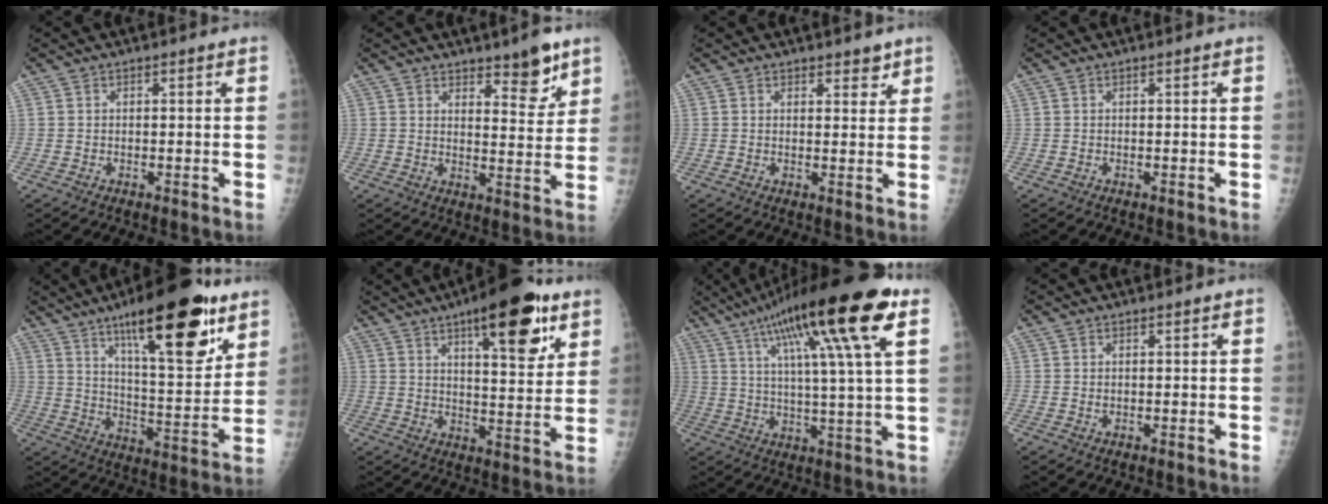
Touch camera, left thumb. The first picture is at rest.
{"total": 7.3, "force": [5.1, 2.6, 4.6], "torque": [-0.038, -0.040, 0.074]}
{"total": 2.8, "force": [2.1, 1.4, 1.1], "torque": [0.005, -0.013, 0.028]}
{"total": 0.0}
{"total": 24.1, "force": [14.1, 7.1, 18.3], "torque": [-0.248, -0.062, 0.223]}
{"total": 17.5, "force": [9.6, 5.7, 13.5], "torque": [-0.159, -0.041, 0.139]}
{"total": 22.4, "force": [10.9, 2.8, 19.4], "torque": [-0.321, -0.009, 0.173]}
{"total": 0.7, "force": [0.3, 0.5, 0.3], "torque": [-0.003, -0.002, 0.006]}